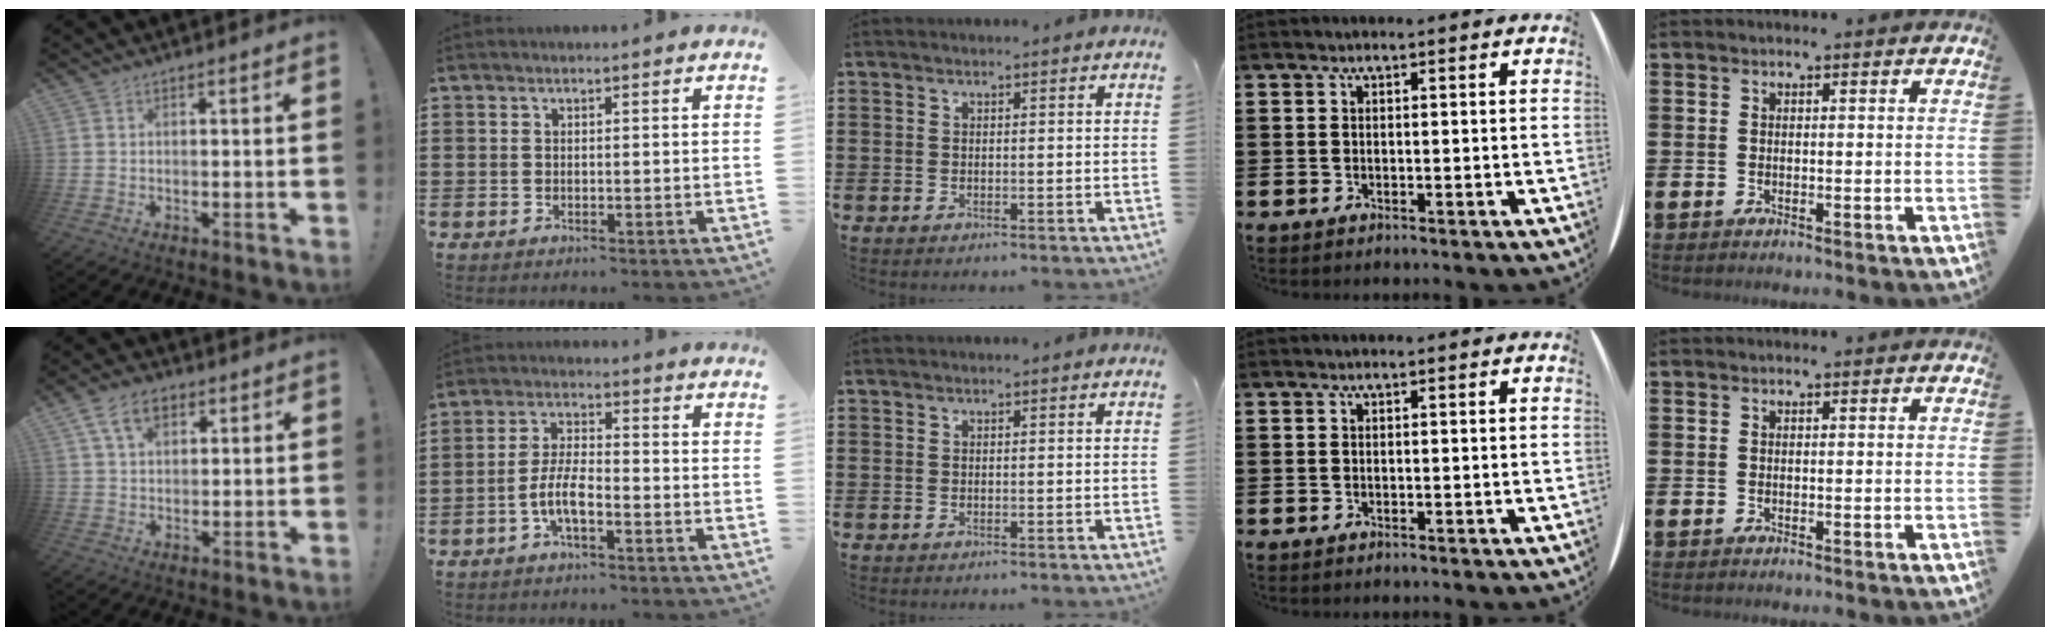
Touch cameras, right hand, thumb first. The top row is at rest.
{"thumb": {"total": 8.5, "force": [3.9, 5.3, 5.3], "torque": [-0.089, 0.005, 0.074]}, "index": {"total": 5.9, "force": [-2.5, 1.9, 5.0], "torque": [-0.118, -0.005, -0.055]}}